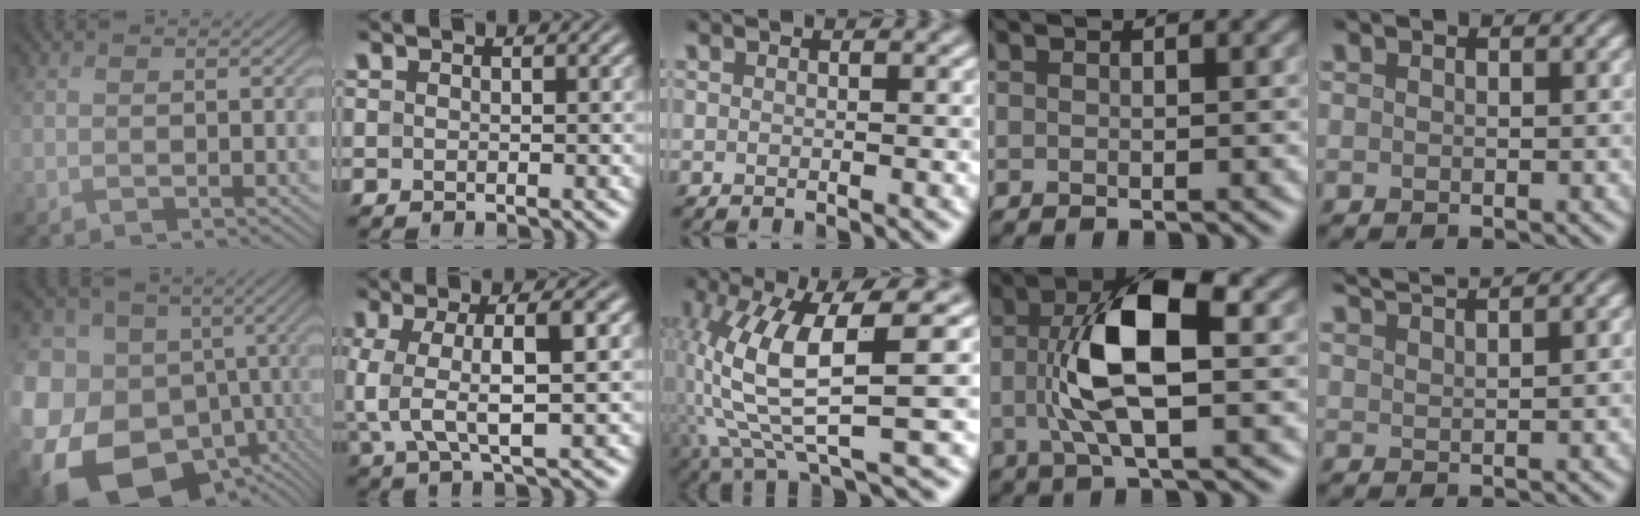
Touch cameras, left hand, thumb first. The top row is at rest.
{"thumb": {"total": 20.9, "force": [-7.2, 16.1, 11.2], "torque": [-0.271, -0.028, -0.115]}, "index": {"total": 6.8, "force": [0.6, 1.8, 6.5], "torque": [-0.125, 0.009, 0.006]}, "middle": {"total": 9.3, "force": [1.0, 1.9, 9.0], "torque": [-0.174, -0.004, 0.022]}, "ring": {"total": 8.0, "force": [0.3, 2.7, 7.6], "torque": [-0.153, 0.004, 0.003]}, "little": {"total": 3.9, "force": [3.5, 0.5, 1.6], "torque": [-0.015, 0.018, 0.052]}}